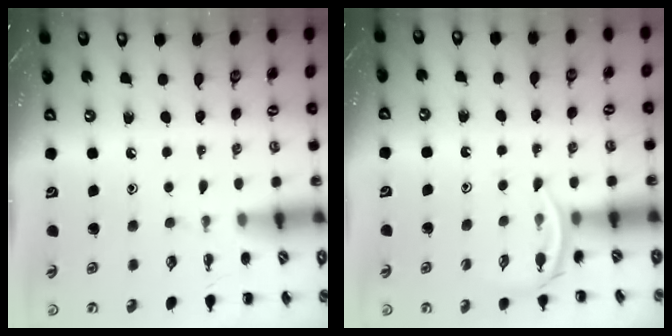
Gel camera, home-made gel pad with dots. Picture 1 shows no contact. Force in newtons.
{"total": 3.3, "press": 3.1, "slide": 1.1}